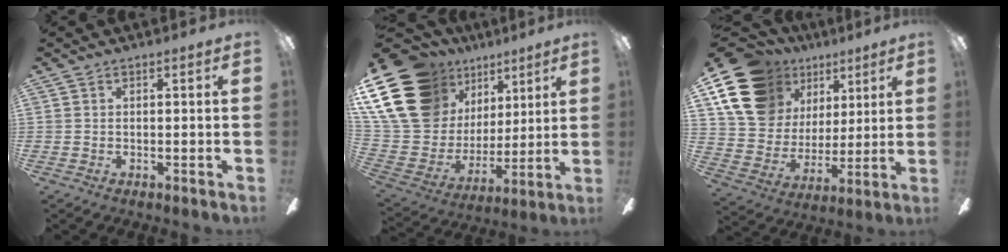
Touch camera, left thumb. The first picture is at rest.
{"total": 22.6, "force": [12.5, 15.2, 11.1], "torque": [-0.247, -0.077, 0.247]}
{"total": 18.3, "force": [10.8, 12.7, 7.6], "torque": [-0.159, -0.047, 0.210]}